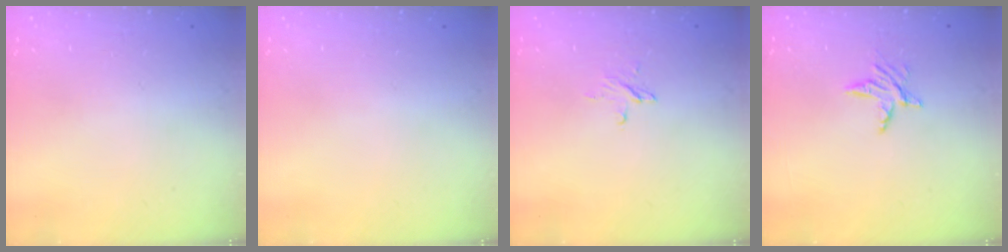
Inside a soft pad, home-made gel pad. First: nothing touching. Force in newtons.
{"total": 0.0}
{"total": 3.9, "press": 3.8, "slide": 0.3}
{"total": 6.0, "press": 5.9, "slide": 0.6}